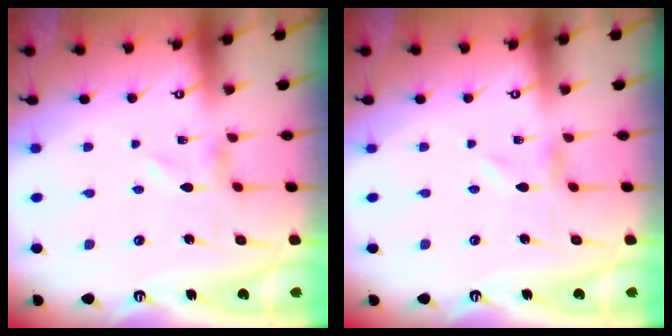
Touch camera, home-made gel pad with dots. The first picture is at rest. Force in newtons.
{"total": 0.0}